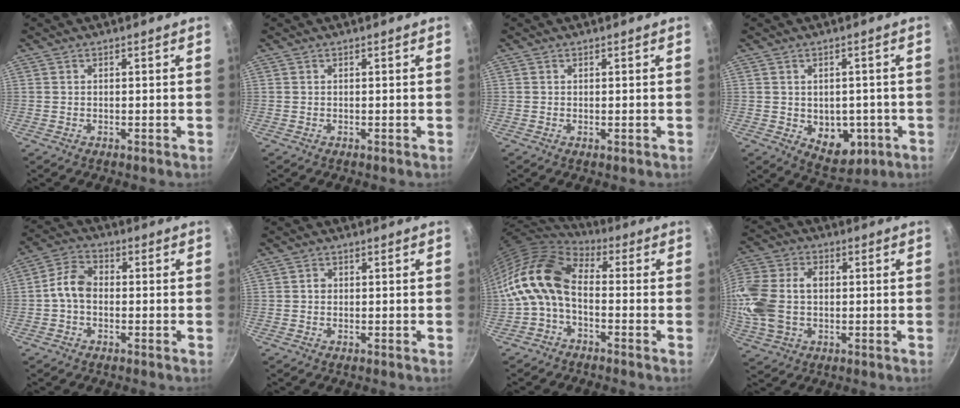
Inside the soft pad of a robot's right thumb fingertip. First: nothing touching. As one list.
[{"total": 0.0}, {"total": 0.0}, {"total": 8.7, "force": [-1.9, 6.2, 5.8], "torque": [-0.040, -0.006, -0.010]}, {"total": 6.2, "force": [-0.8, 4.4, 4.4], "torque": [-0.073, 0.027, -0.028]}, {"total": 1.0, "force": [0.0, 0.9, 0.4], "torque": [-0.005, 0.005, -0.002]}, {"total": 12.8, "force": [-1.6, 7.9, 9.9], "torque": [-0.179, 0.033, -0.046]}, {"total": 16.3, "force": [0.1, 11.6, 11.5], "torque": [-0.239, 0.029, -0.003]}]